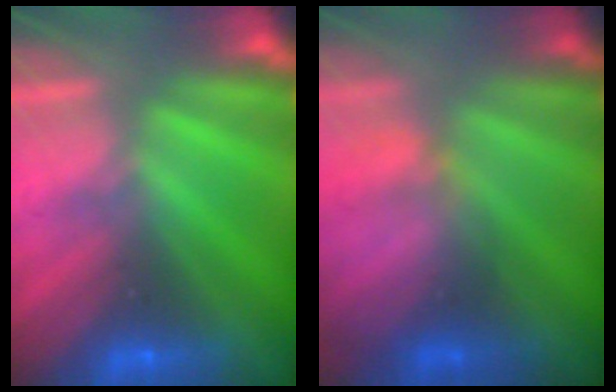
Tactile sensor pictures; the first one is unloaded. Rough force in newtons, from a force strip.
{"total": 4.5}